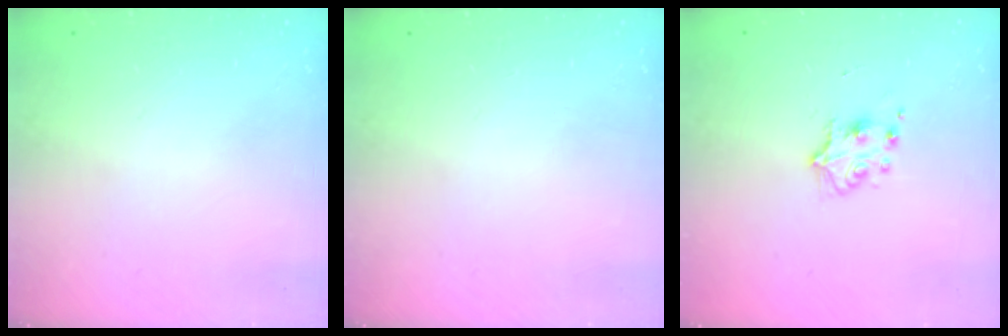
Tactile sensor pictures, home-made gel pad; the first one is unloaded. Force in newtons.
{"total": 0.0}
{"total": 5.5, "press": 5.4, "slide": 0.7}